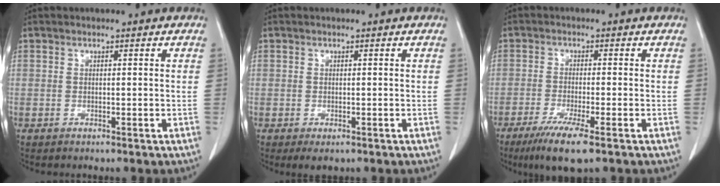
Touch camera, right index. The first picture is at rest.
{"total": 1.8, "force": [-0.9, 1.2, 1.0], "torque": [-0.008, 0.000, -0.006]}
{"total": 7.3, "force": [-4.6, 0.3, 5.7], "torque": [-0.100, -0.020, -0.076]}